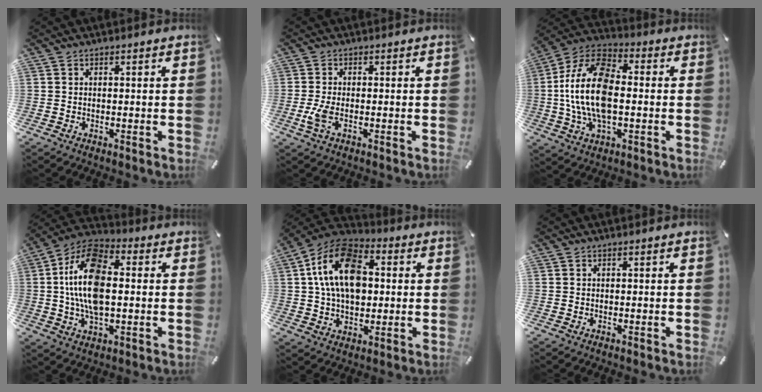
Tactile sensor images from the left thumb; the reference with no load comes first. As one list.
[{"total": 3.8, "force": [-1.0, 1.6, 3.3], "torque": [-0.074, 0.001, -0.021]}, {"total": 17.3, "force": [-0.9, 9.8, 14.3], "torque": [-0.305, 0.003, -0.018]}, {"total": 15.3, "force": [0.6, 8.5, 12.8], "torque": [-0.276, -0.005, 0.005]}, {"total": 16.2, "force": [2.4, 11.5, 11.2], "torque": [-0.223, 0.011, 0.040]}, {"total": 0.0}]